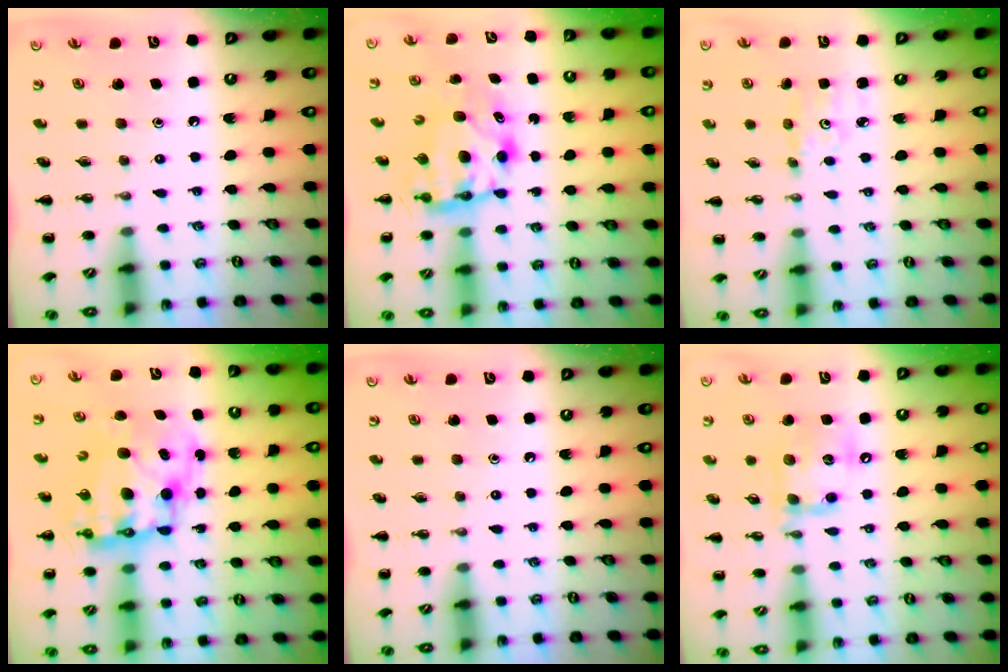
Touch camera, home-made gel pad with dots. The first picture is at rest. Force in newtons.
{"total": 5.6, "press": 5.5, "slide": 1.1}
{"total": 2.0, "press": 2.0, "slide": 0.2}
{"total": 12.8, "press": 12.4, "slide": 3.2}
{"total": 0.0}
{"total": 14.1, "press": 13.9, "slide": 1.9}